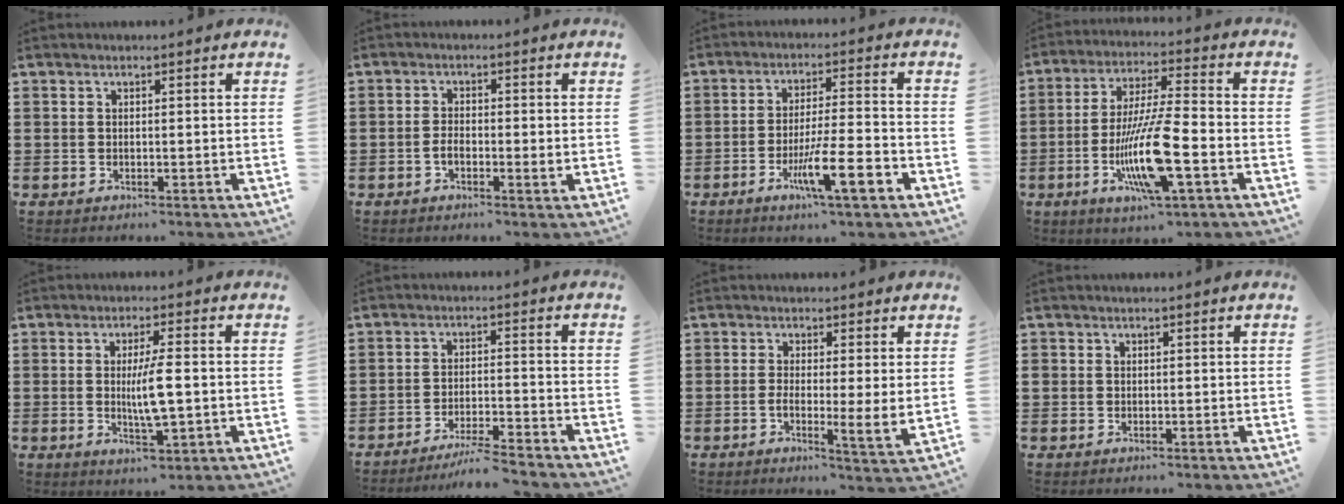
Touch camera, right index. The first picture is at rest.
{"total": 2.7, "force": [-0.7, 0.8, 2.4], "torque": [-0.052, -0.003, -0.014]}
{"total": 9.4, "force": [-4.5, 1.2, 8.2], "torque": [-0.141, -0.003, -0.078]}
{"total": 13.3, "force": [-4.3, 2.3, 12.3], "torque": [-0.252, -0.011, -0.084]}
{"total": 6.7, "force": [-0.5, 1.7, 6.5], "torque": [-0.127, -0.005, -0.013]}
{"total": 4.6, "force": [-4.3, -0.5, 1.6], "torque": [-0.036, -0.013, -0.086]}
{"total": 3.9, "force": [0.3, 0.6, 3.8], "torque": [-0.066, -0.008, 0.004]}
{"total": 0.8, "force": [0.1, 0.8, 0.2], "torque": [-0.005, 0.005, 0.001]}